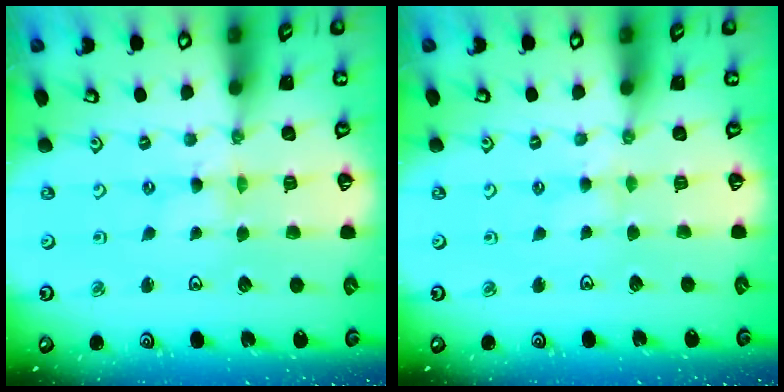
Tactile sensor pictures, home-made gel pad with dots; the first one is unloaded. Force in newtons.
{"total": 2.3, "press": 2.3, "slide": 0.4}